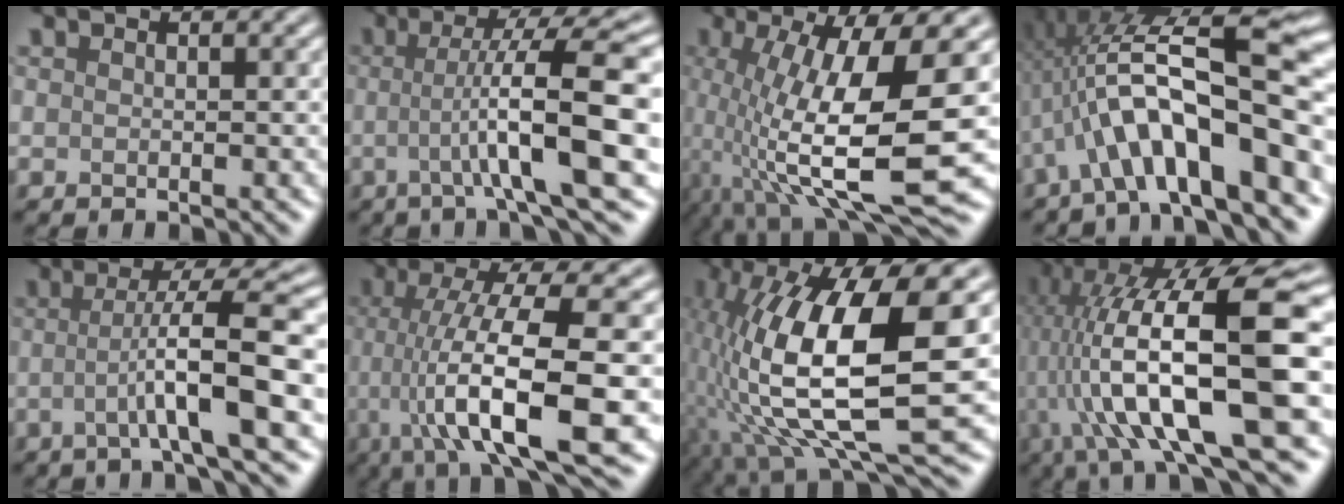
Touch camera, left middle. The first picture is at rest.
{"total": 10.4, "force": [-0.7, 1.6, 10.2], "torque": [-0.132, 0.015, -0.012]}
{"total": 12.5, "force": [-1.1, 3.5, 11.9], "torque": [-0.212, -0.016, -0.005]}
{"total": 11.4, "force": [-2.4, 3.3, 10.7], "torque": [-0.161, 0.031, -0.038]}
{"total": 8.0, "force": [-0.7, 1.2, 7.9], "torque": [-0.117, 0.016, -0.013]}
{"total": 12.0, "force": [-2.3, 2.6, 11.5], "torque": [-0.172, 0.006, -0.030]}
{"total": 14.3, "force": [-0.8, 4.7, 13.5], "torque": [-0.259, -0.002, -0.011]}
{"total": 16.5, "force": [-1.1, 4.9, 15.8], "torque": [-0.273, 0.036, -0.006]}